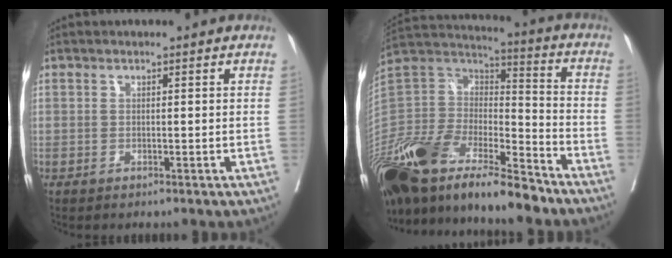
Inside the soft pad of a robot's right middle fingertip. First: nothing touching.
{"total": 26.0, "force": [-19.7, 6.8, 15.5], "torque": [-0.315, -0.027, -0.363]}